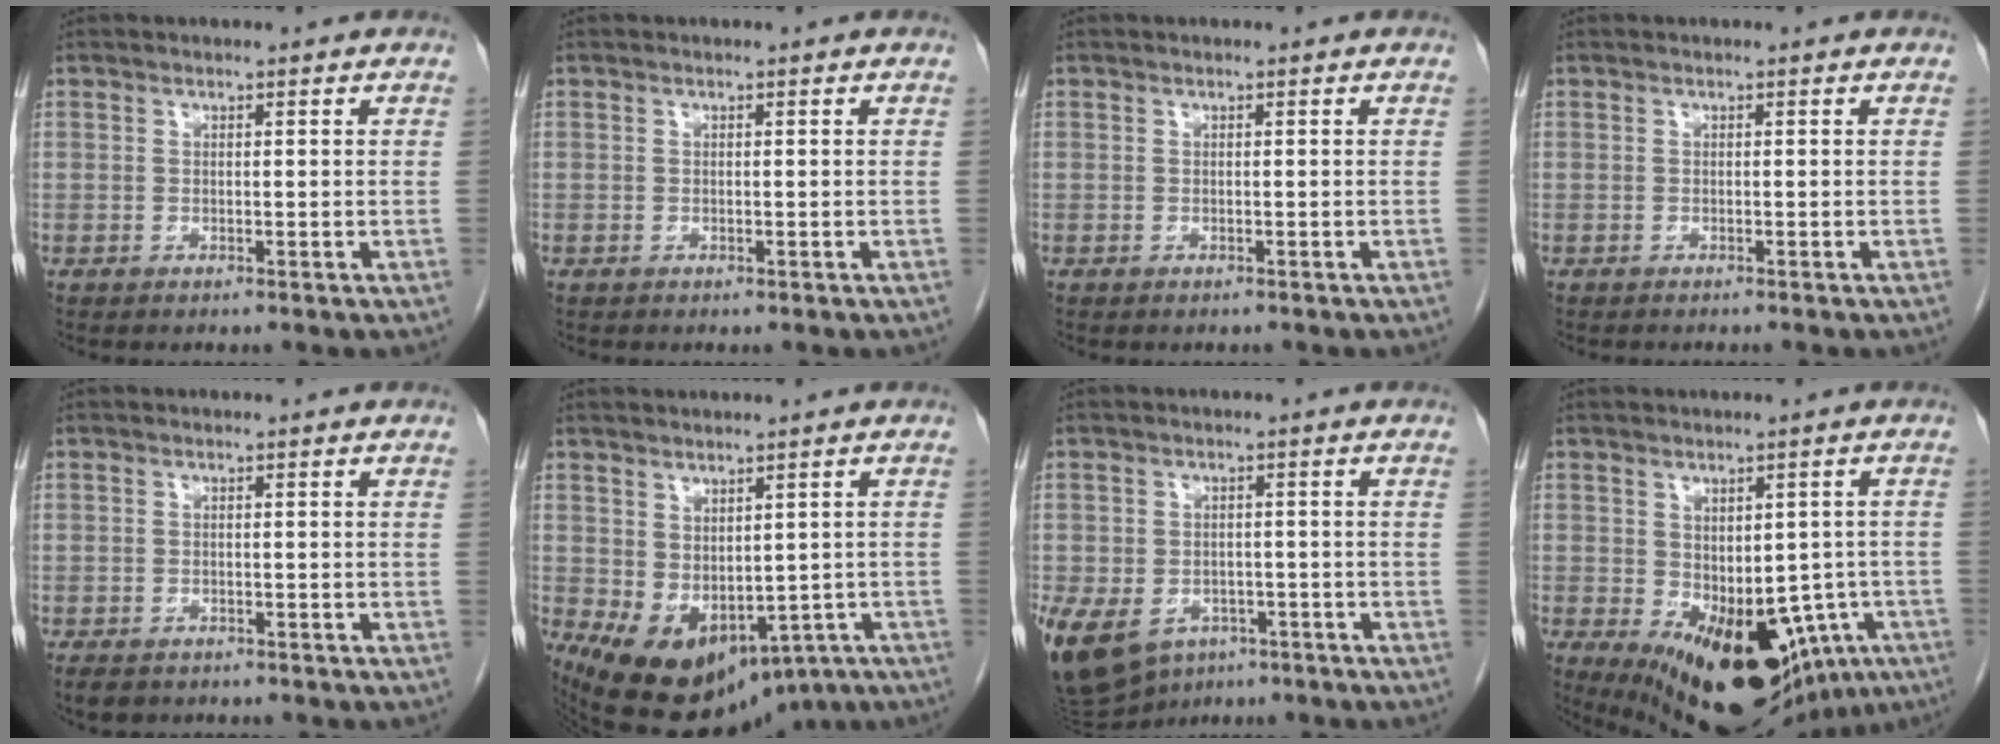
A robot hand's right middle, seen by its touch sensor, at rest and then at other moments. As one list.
[{"total": 0.0}, {"total": 0.0}, {"total": 0.9, "force": [-0.9, -0.1, 0.3], "torque": [-0.012, -0.004, -0.011]}, {"total": 3.7, "force": [-2.7, 2.0, 1.4], "torque": [-0.022, -0.004, -0.036]}, {"total": 15.9, "force": [-7.8, 9.1, 10.5], "torque": [-0.186, -0.024, -0.088]}, {"total": 18.1, "force": [-8.7, 13.1, 9.0], "torque": [-0.253, -0.017, -0.123]}, {"total": 21.3, "force": [-10.2, 11.3, 14.9], "torque": [-0.209, -0.034, -0.112]}]